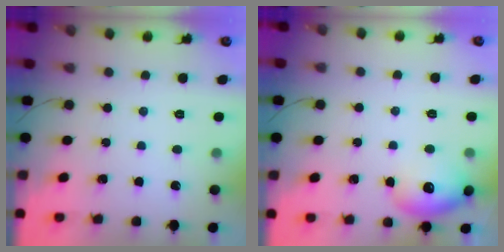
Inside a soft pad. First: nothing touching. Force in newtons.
{"total": 11.5, "press": 11.4, "slide": 1.3}